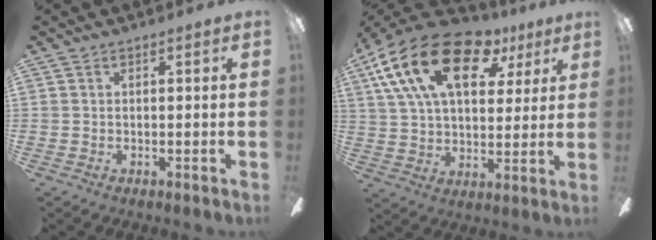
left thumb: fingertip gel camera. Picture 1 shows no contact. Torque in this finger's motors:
{"motor_torque": [0.43, 0.86, 1.28, -1.49, 0.58]}